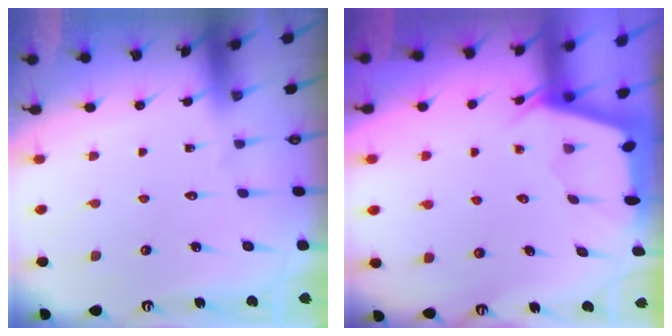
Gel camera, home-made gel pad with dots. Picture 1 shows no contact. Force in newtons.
{"total": 2.0, "press": 2.0, "slide": 0.3}